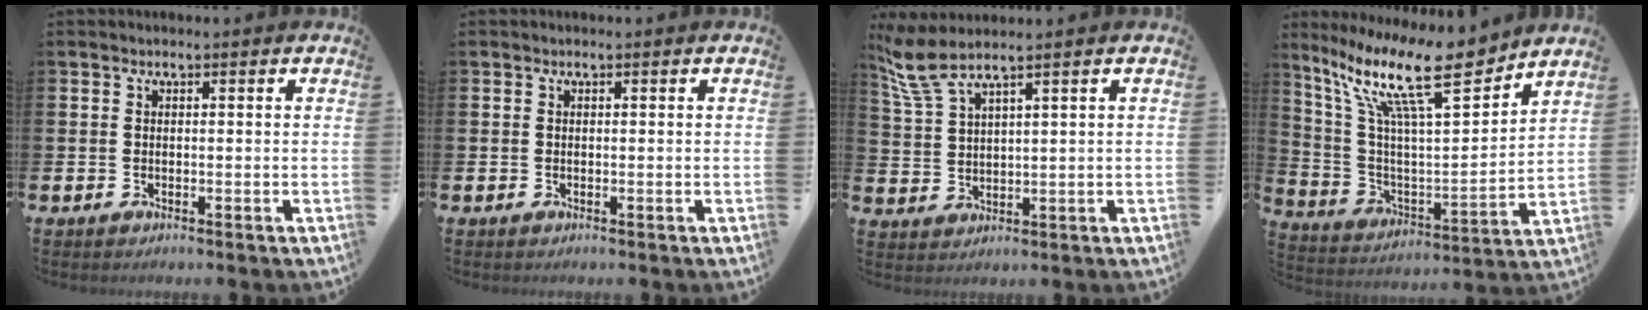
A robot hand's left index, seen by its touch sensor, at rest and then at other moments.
{"total": 0.0}
{"total": 5.1, "force": [4.3, 0.3, 2.8], "torque": [-0.068, -0.011, 0.077]}
{"total": 15.3, "force": [10.9, 3.6, 10.1], "torque": [-0.211, -0.061, 0.182]}